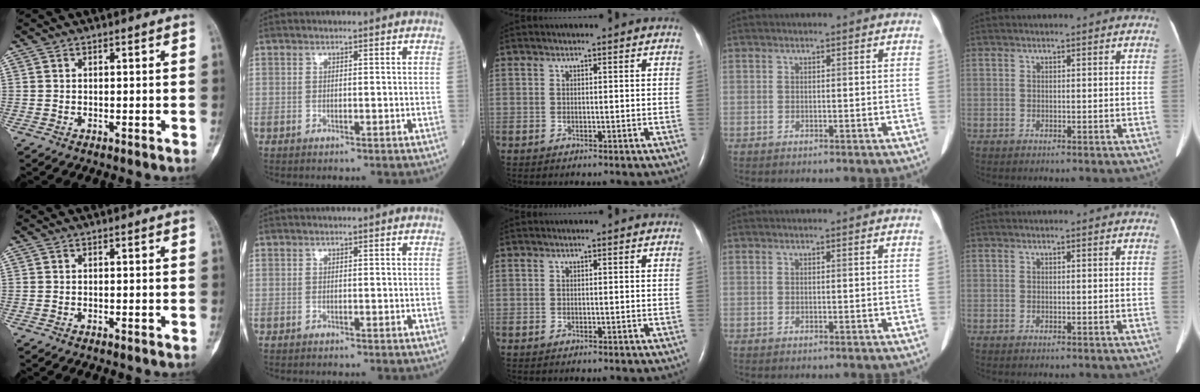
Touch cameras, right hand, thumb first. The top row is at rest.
{}